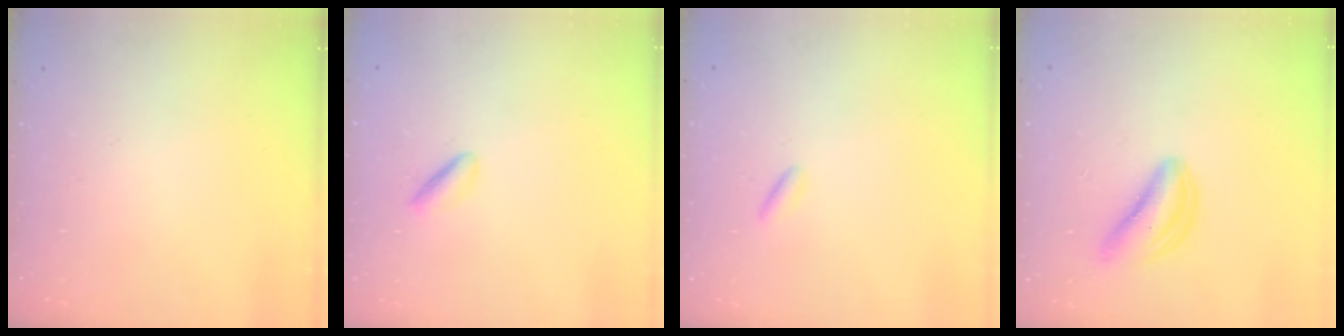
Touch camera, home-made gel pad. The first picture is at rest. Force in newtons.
{"total": 1.8, "press": 1.7, "slide": 0.6}
{"total": 1.2, "press": 1.0, "slide": 0.6}
{"total": 5.8, "press": 5.8, "slide": 0.5}